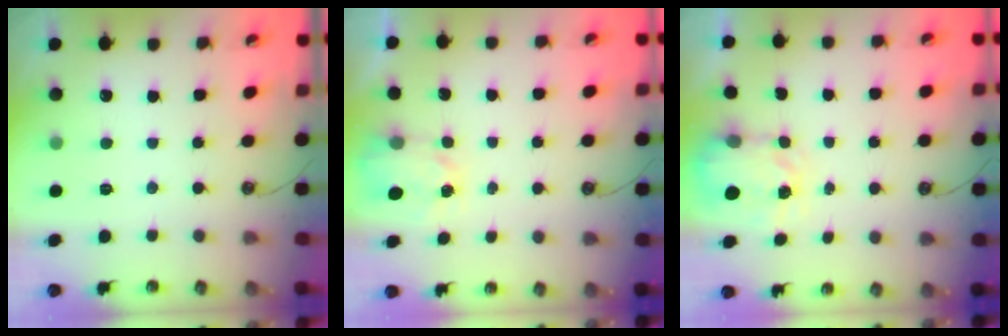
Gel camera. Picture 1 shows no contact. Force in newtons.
{"total": 2.9, "press": 2.8, "slide": 0.4}
{"total": 3.8, "press": 3.7, "slide": 0.6}